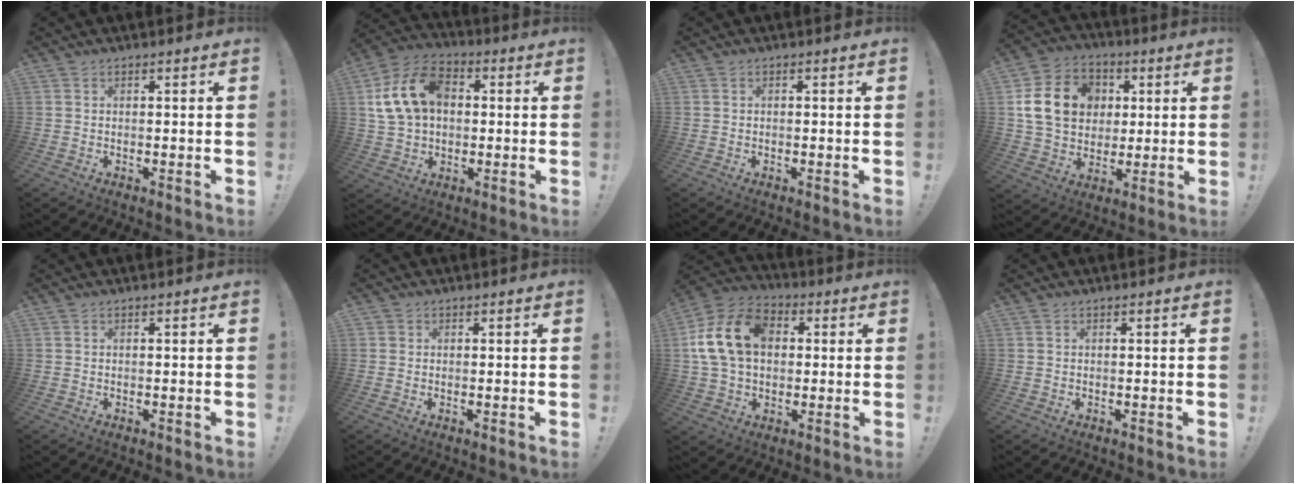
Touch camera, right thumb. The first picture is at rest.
{"total": 16.6, "force": [3.3, 12.3, 10.7], "torque": [-0.184, 0.009, 0.068]}
{"total": 0.0}
{"total": 17.0, "force": [3.5, 13.8, 9.4], "torque": [-0.152, 0.001, 0.074]}
{"total": 0.0}
{"total": 0.8, "force": [0.3, 0.7, 0.0], "torque": [-0.008, 0.004, 0.007]}
{"total": 18.0, "force": [3.3, 13.2, 11.8], "torque": [-0.215, 0.015, 0.066]}
{"total": 0.0}